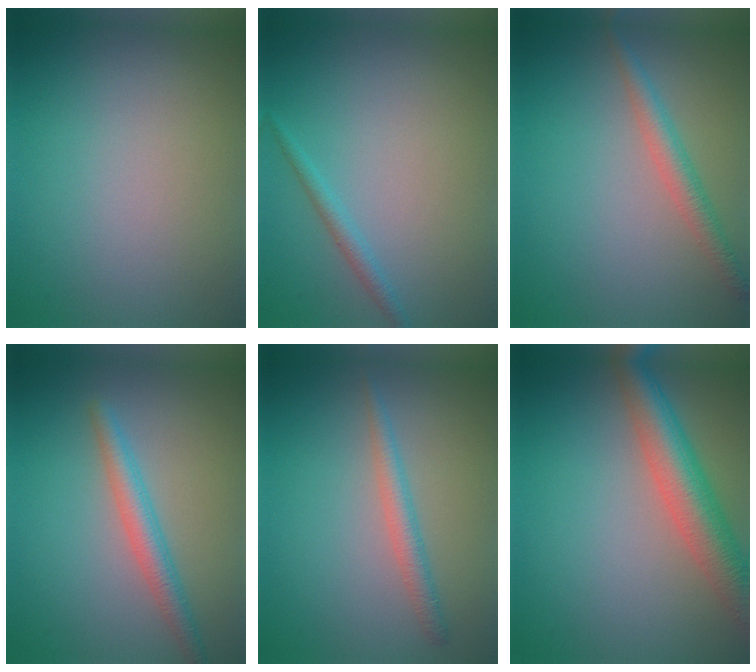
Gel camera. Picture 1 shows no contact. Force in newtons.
{"total": 1.3, "press": 1.3, "slide": 0.1}
{"total": 2.4, "press": 2.4, "slide": 0.1}
{"total": 2.8, "press": 2.8, "slide": 0.0}
{"total": 2.0, "press": 2.0, "slide": 0.1}
{"total": 6.2, "press": 6.2, "slide": 0.1}